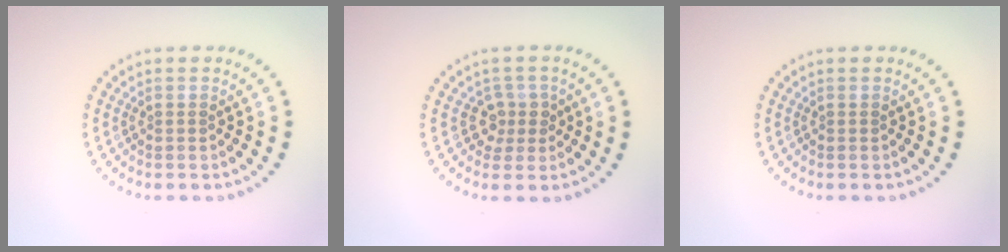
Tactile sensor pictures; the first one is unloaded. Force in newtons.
{"total": 2.1, "press": 1.6, "slide": 1.3}
{"total": 0.0}